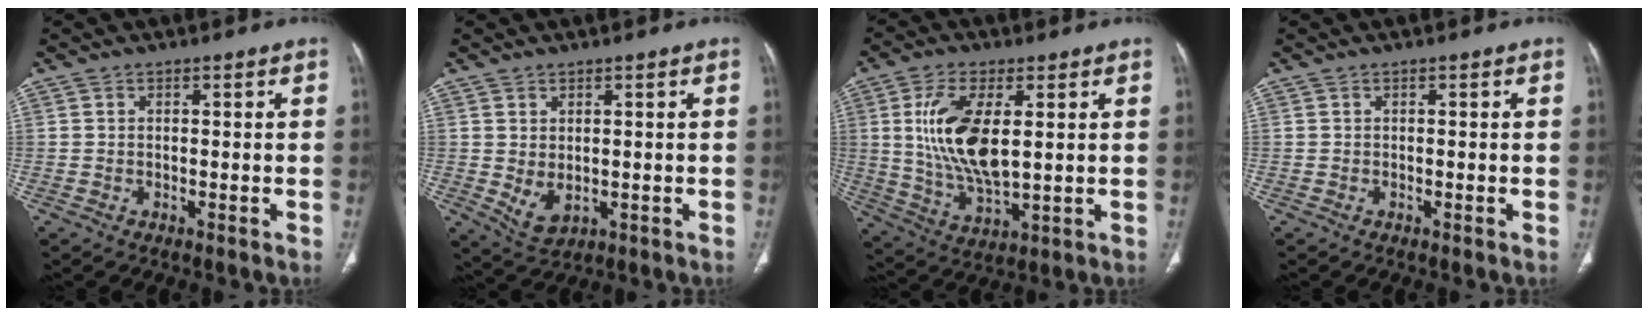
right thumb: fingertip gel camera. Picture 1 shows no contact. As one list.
[{"total": 4.4, "force": [-0.1, 2.8, 3.5], "torque": [-0.061, -0.008, 0.017]}, {"total": 14.2, "force": [2.5, 6.3, 12.5], "torque": [-0.250, -0.021, 0.058]}, {"total": 0.0}]